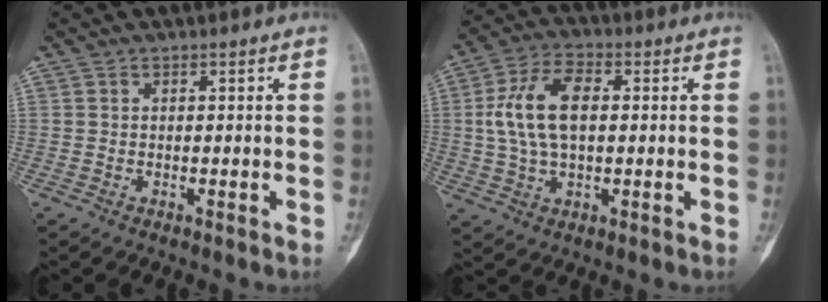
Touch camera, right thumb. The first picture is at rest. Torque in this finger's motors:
{"motor_torque": [-0.64, 1.12, 0.67, -0.38, 0.26]}